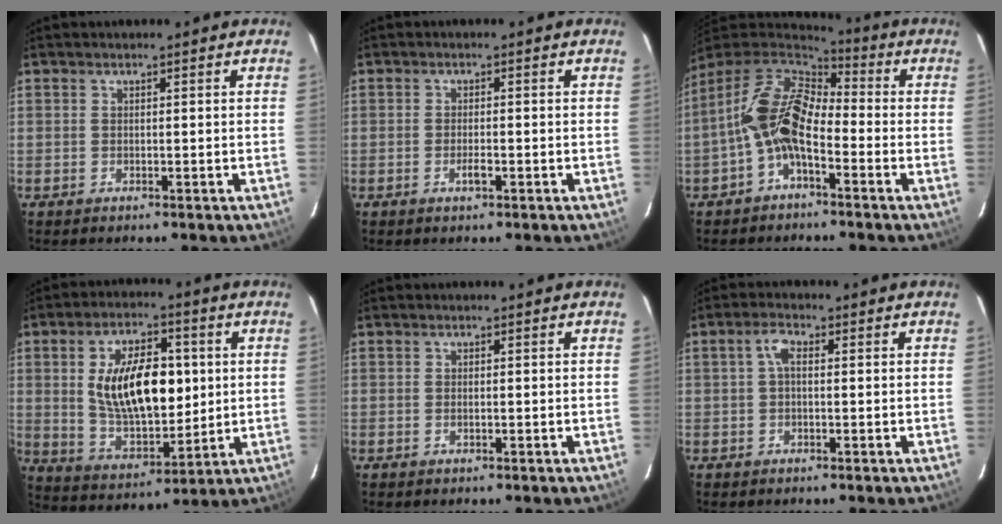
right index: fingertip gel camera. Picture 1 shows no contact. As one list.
[{"total": 2.0, "force": [-1.0, 0.6, 1.6], "torque": [-0.032, -0.003, -0.016]}, {"total": 12.2, "force": [-3.3, 6.5, 9.8], "torque": [-0.197, 0.018, -0.072]}, {"total": 16.9, "force": [2.5, 8.7, 14.3], "torque": [-0.249, 0.007, 0.059]}, {"total": 0.5, "force": [-0.1, 0.1, 0.5], "torque": [-0.010, -0.001, -0.002]}, {"total": 2.7, "force": [0.3, 1.4, 2.3], "torque": [-0.048, 0.010, 0.006]}]